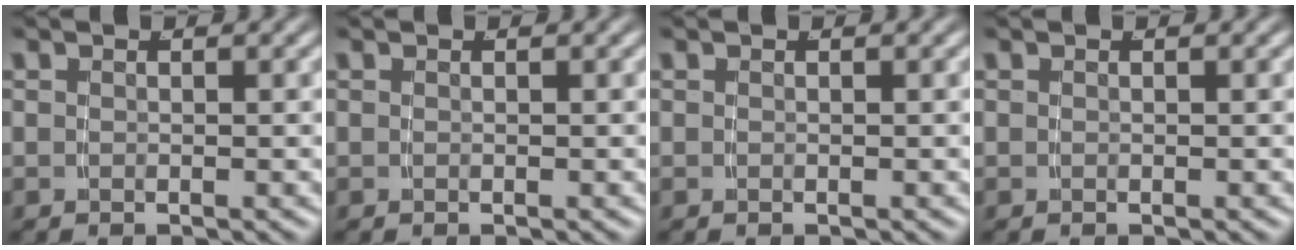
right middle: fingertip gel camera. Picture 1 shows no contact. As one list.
[{"total": 0.0}, {"total": 0.0}, {"total": 0.0}]